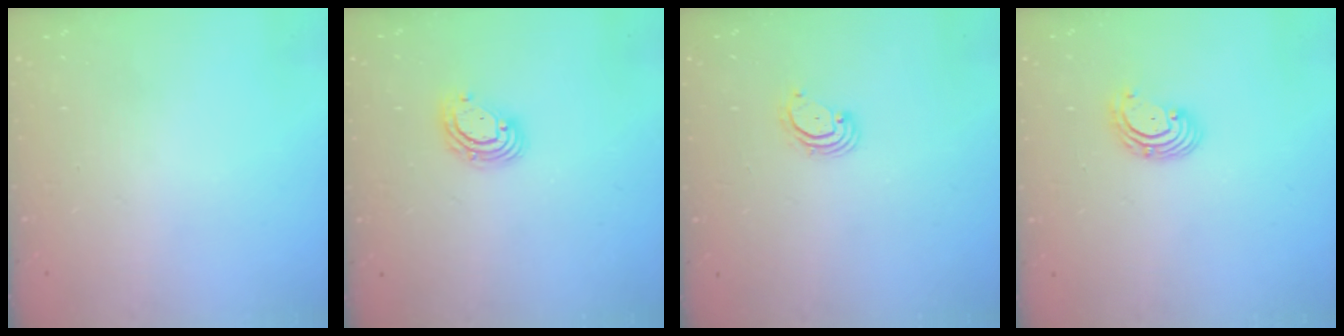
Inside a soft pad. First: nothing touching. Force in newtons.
{"total": 6.4, "press": 6.3, "slide": 1.2}
{"total": 3.0, "press": 3.0, "slide": 0.3}
{"total": 2.7, "press": 2.7, "slide": 0.3}